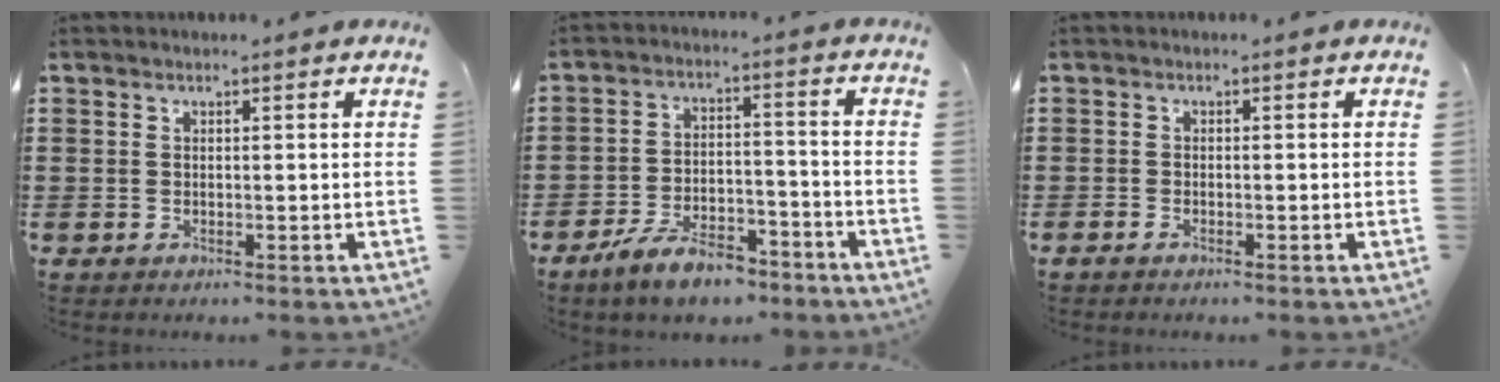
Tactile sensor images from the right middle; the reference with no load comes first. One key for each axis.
{"total": 7.9, "fx": -6.6, "fy": 2.2, "fz": 3.8, "tx": -0.073, "ty": 0.012, "tz": -0.123}
{"total": 0.7, "fx": -0.5, "fy": 0.1, "fz": 0.4, "tx": -0.009, "ty": -0.005, "tz": -0.009}